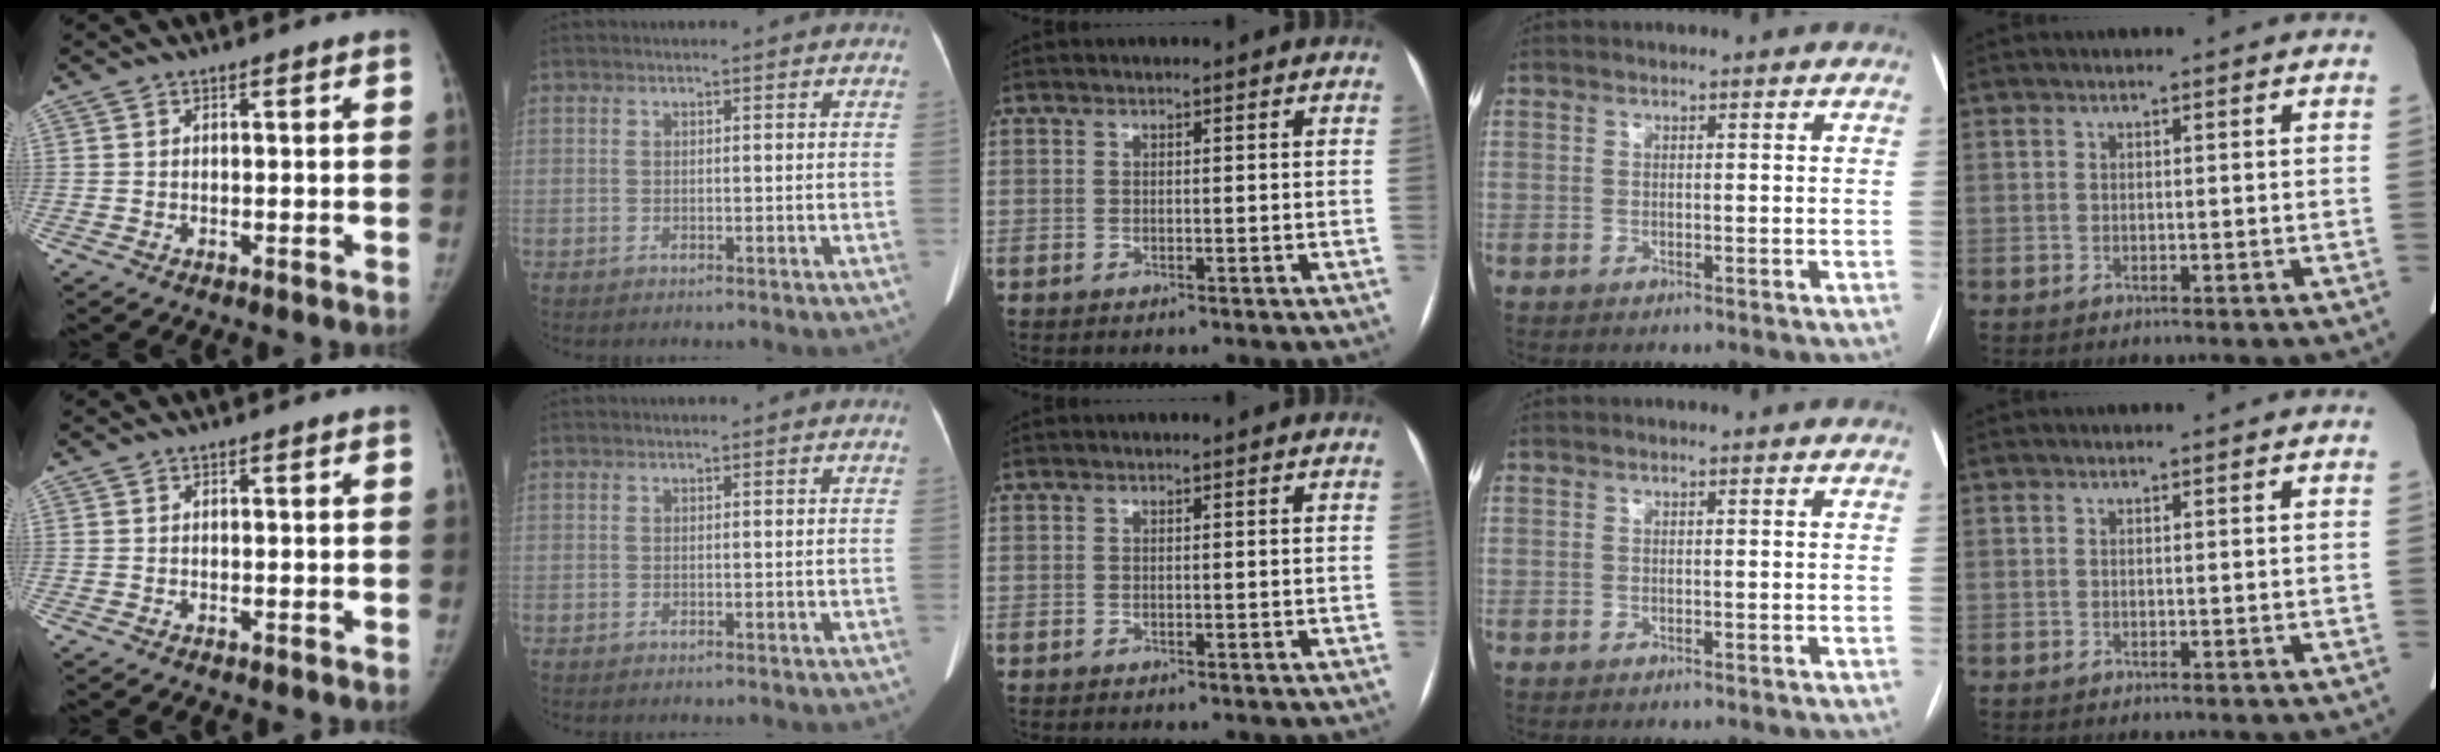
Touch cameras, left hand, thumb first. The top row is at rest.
{}